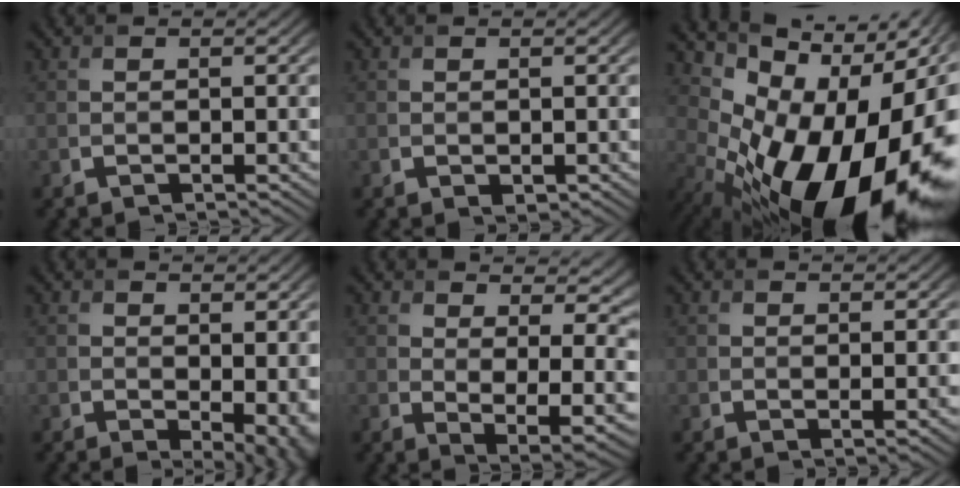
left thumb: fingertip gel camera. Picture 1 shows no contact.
{"total": 0.5, "force": [-0.1, 0.4, 0.4], "torque": [-0.007, -0.004, 0.004]}
{"total": 20.1, "force": [-5.5, 11.7, 15.4], "torque": [-0.227, -0.034, -0.072]}
{"total": 4.9, "force": [0.4, 2.3, 4.2], "torque": [-0.061, -0.012, 0.022]}
{"total": 10.6, "force": [4.0, 5.2, 8.3], "torque": [-0.122, -0.012, 0.090]}
{"total": 1.4, "force": [1.0, 0.2, 0.9], "torque": [-0.017, -0.002, 0.022]}